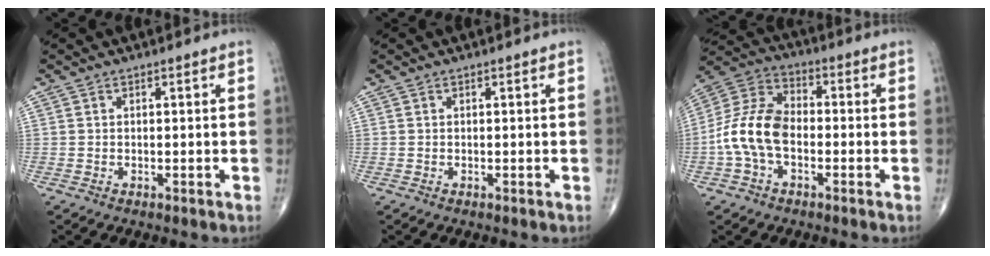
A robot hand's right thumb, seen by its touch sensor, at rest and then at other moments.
{"total": 0.0}
{"total": 12.1, "force": [-2.5, 7.7, 9.0], "torque": [-0.176, 0.038, -0.058]}